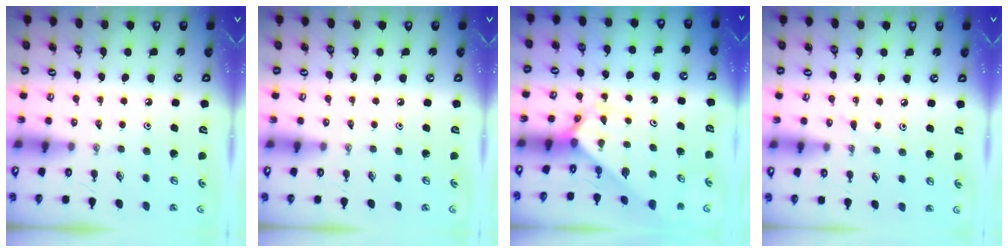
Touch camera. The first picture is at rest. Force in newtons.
{"total": 0.0}
{"total": 2.2, "press": 2.2, "slide": 0.2}
{"total": 3.0, "press": 3.0, "slide": 0.4}